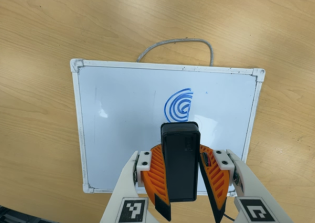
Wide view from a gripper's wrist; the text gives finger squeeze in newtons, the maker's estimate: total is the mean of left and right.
{"total": 8.9, "left": 9.1, "right": 8.7}